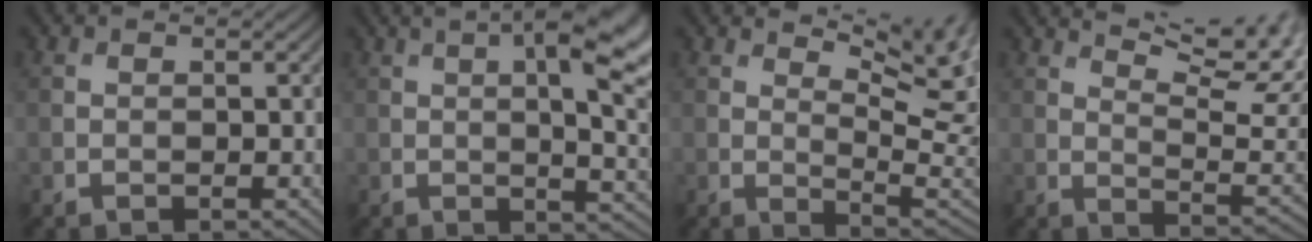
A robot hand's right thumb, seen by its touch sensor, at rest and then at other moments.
{"total": 12.0, "force": [3.1, 3.7, 10.9], "torque": [-0.152, 0.021, 0.044]}
{"total": 11.1, "force": [5.5, 4.0, 8.7], "torque": [-0.143, 0.009, 0.084]}
{"total": 14.4, "force": [8.9, 4.6, 10.3], "torque": [-0.173, 0.016, 0.132]}